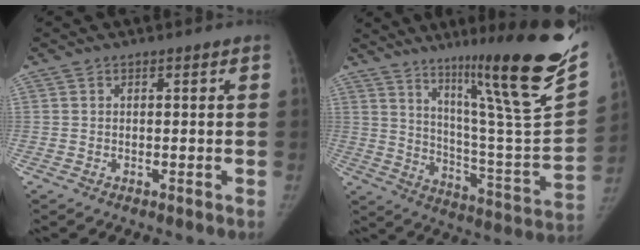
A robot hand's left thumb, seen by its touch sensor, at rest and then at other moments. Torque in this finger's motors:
{"motor_torque": [0.11, -0.20, 1.63, -1.14, 0.21]}